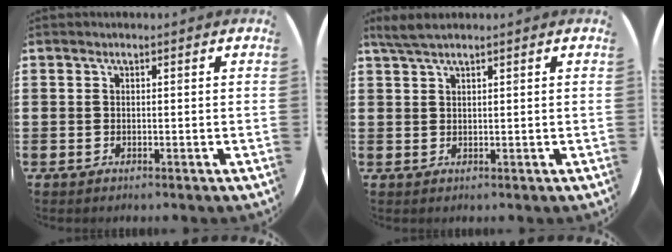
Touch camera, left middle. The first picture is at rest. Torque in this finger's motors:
{"motor_torque": [0.36, -0.29, 0.00, 0.06]}